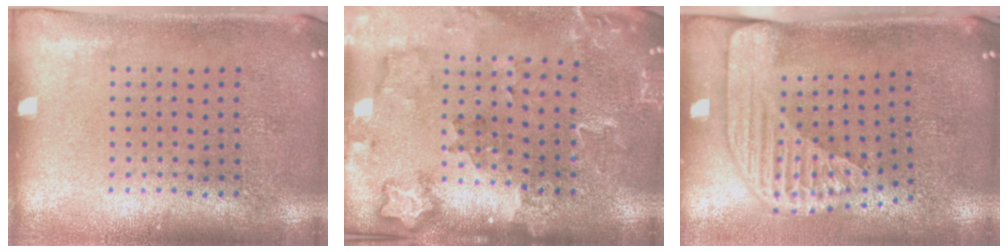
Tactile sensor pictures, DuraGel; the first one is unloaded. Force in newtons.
{"total": 1.8, "press": 1.8, "slide": 0.0}
{"total": 2.3, "press": 1.8, "slide": 1.5}